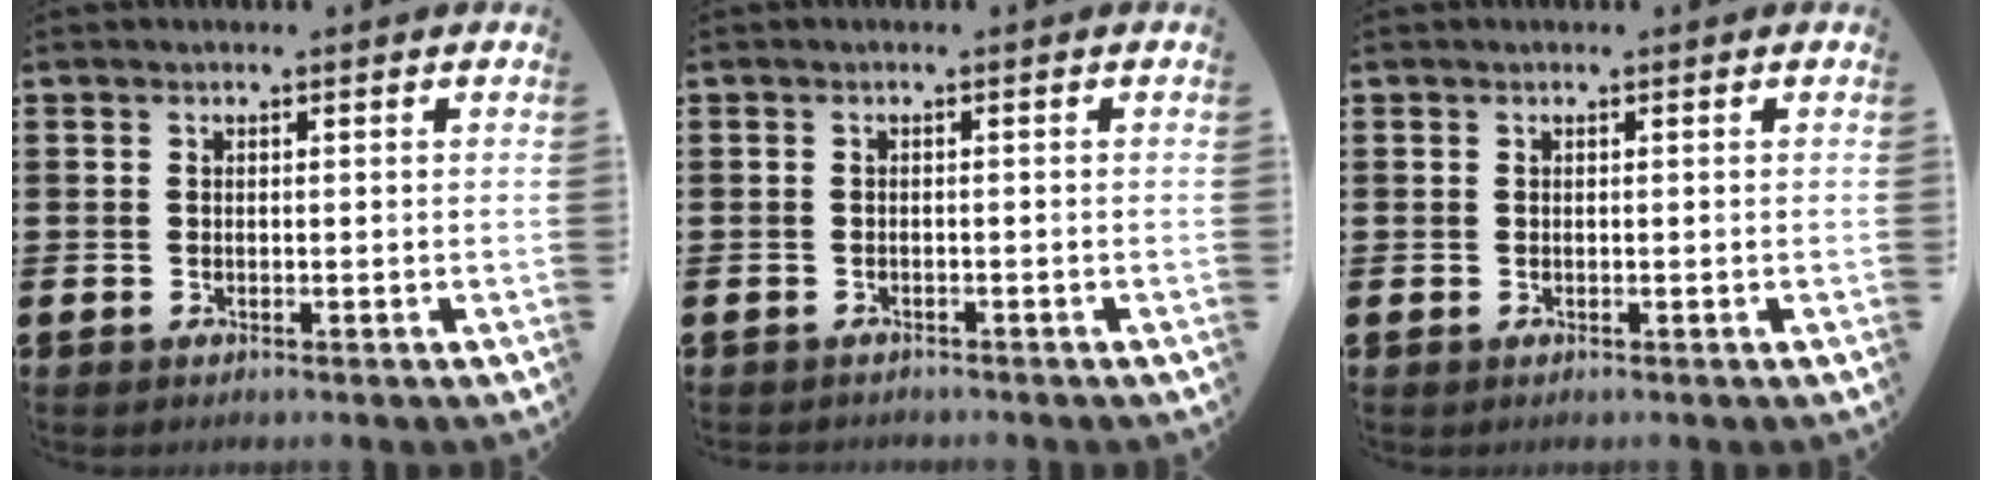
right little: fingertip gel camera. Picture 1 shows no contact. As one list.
[{"total": 0.6, "force": [-0.6, 0.1, 0.0], "torque": [-0.003, -0.001, -0.012]}, {"total": 0.0}]